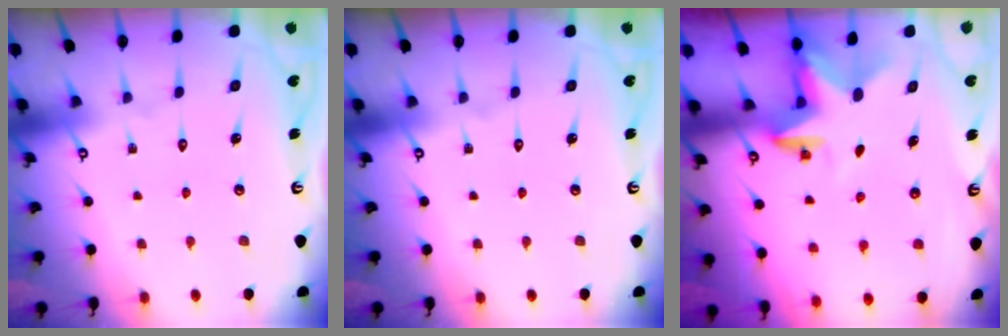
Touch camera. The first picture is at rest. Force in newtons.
{"total": 0.0}
{"total": 2.8, "press": 2.8, "slide": 0.2}